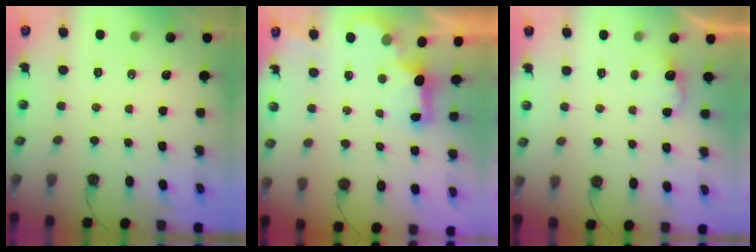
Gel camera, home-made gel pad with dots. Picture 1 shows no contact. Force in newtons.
{"total": 2.4, "press": 2.3, "slide": 0.7}
{"total": 2.8, "press": 2.7, "slide": 0.8}